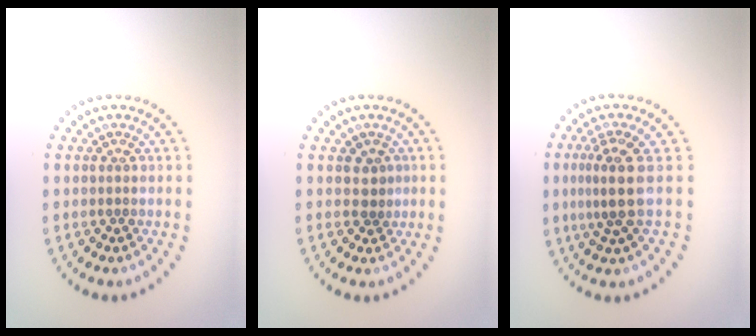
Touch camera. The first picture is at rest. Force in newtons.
{"total": 1.2, "press": 0.9, "slide": 0.7}
{"total": 3.0, "press": 2.2, "slide": 2.0}